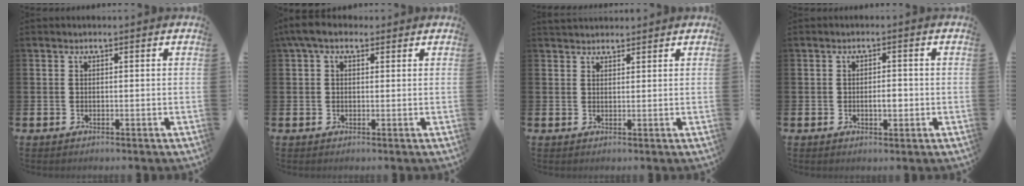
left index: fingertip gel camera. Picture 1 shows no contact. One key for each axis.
{"total": 3.6, "fx": 2.2, "fy": 1.8, "fz": 2.3, "tx": -0.051, "ty": 0.005, "tz": 0.039}
{"total": 2.0, "fx": 1.9, "fy": 0.6, "fz": 0.0, "tx": 0.002, "ty": -0.004, "tz": 0.035}
{"total": 1.9, "fx": -0.5, "fy": 0.9, "fz": 1.6, "tx": -0.021, "ty": -0.001, "tz": -0.012}